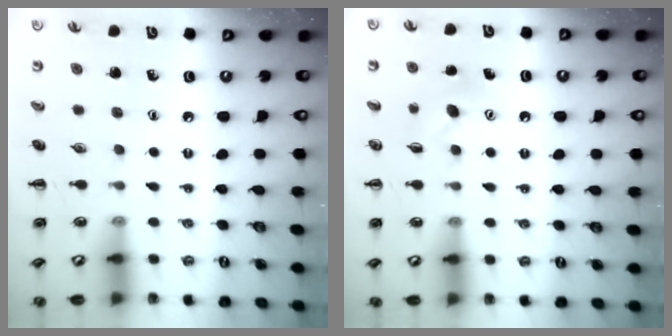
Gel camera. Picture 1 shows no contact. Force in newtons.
{"total": 4.8, "press": 4.7, "slide": 1.1}